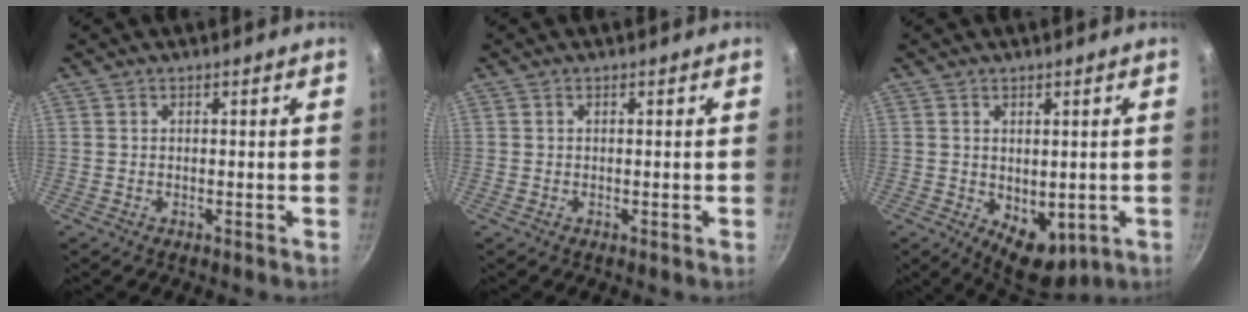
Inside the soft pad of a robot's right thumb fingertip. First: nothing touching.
{"total": 0.0}
{"total": 8.7, "force": [-2.3, 5.1, 6.7], "torque": [-0.074, -0.008, -0.014]}